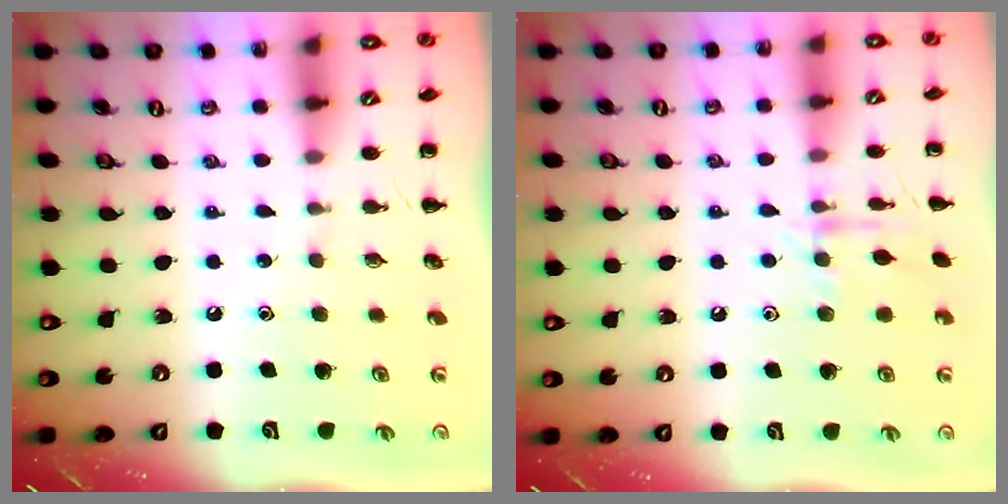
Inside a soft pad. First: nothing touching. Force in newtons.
{"total": 8.1, "press": 7.9, "slide": 1.5}